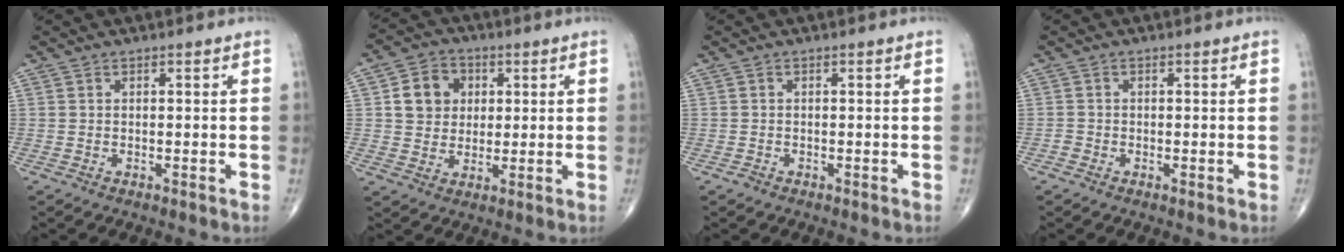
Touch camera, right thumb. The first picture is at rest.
{"total": 8.3, "force": [1.9, 7.2, 3.8], "torque": [-0.031, -0.003, 0.028]}
{"total": 0.7, "force": [-0.5, 0.5, 0.1], "torque": [-0.001, 0.001, -0.013]}
{"total": 0.9, "force": [-0.5, 0.7, 0.4], "torque": [-0.003, -0.001, -0.015]}